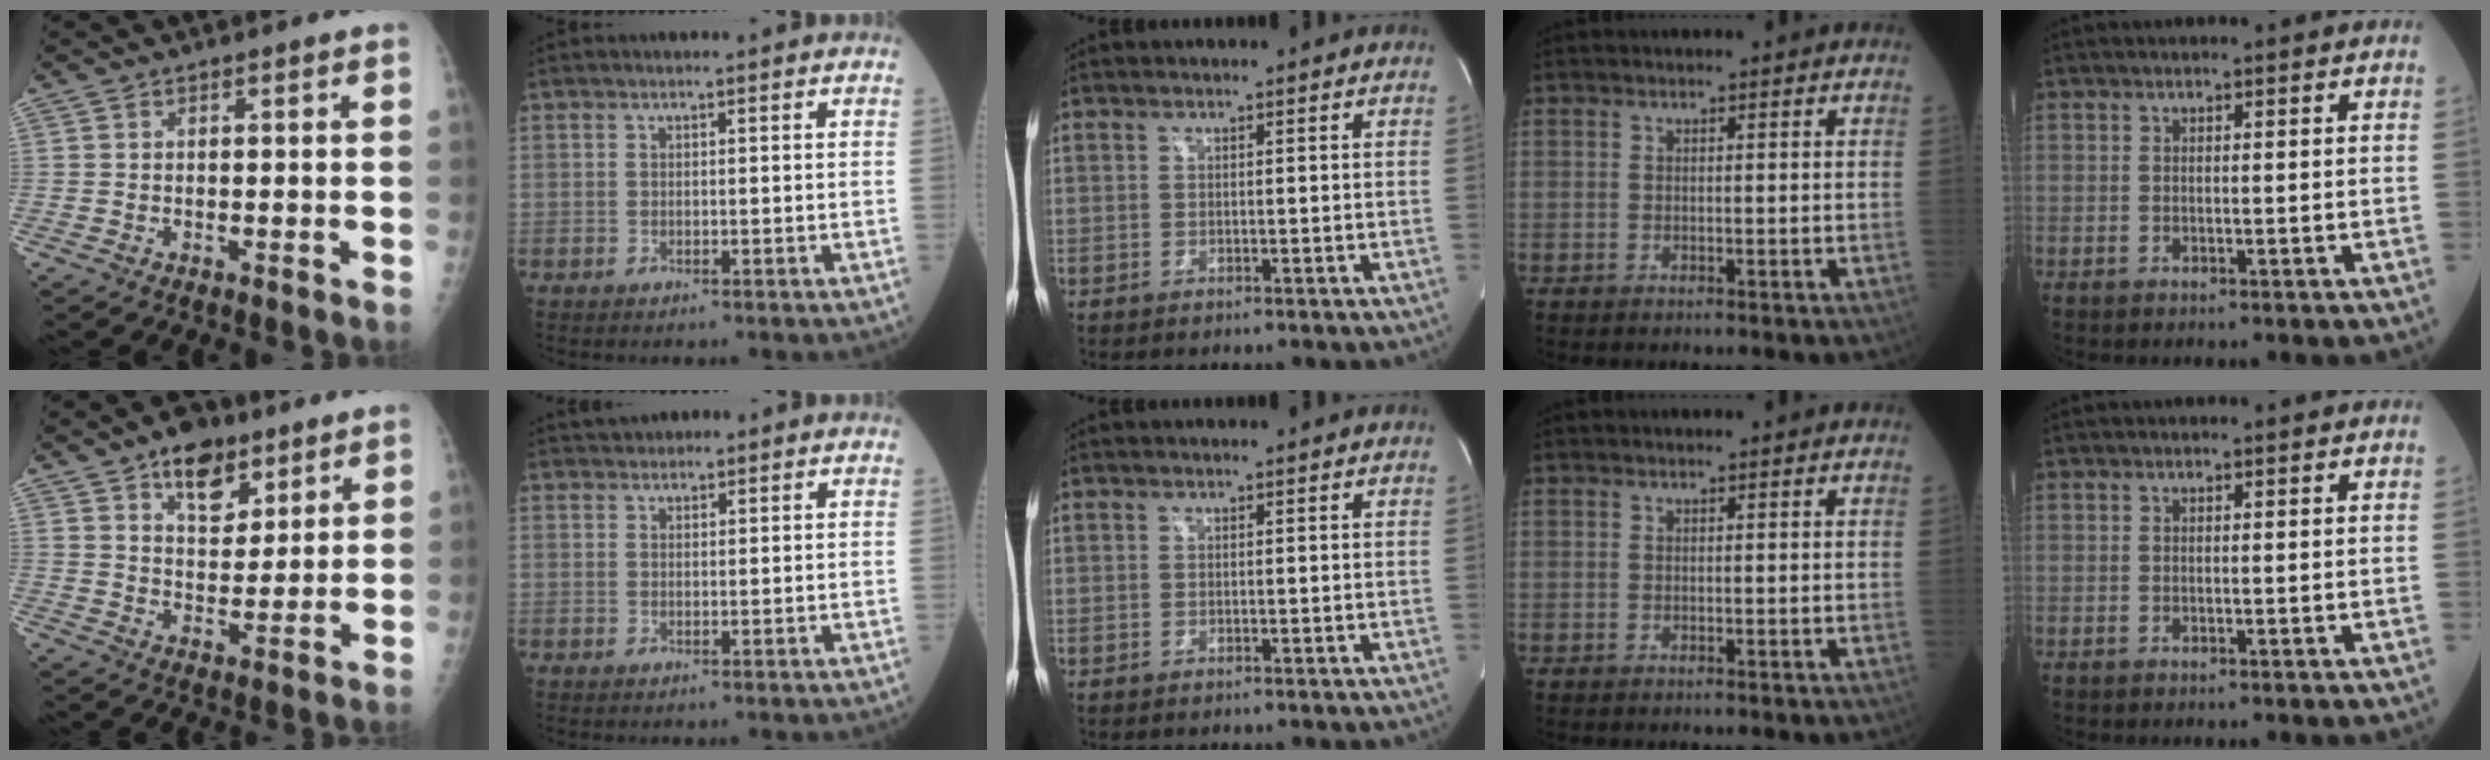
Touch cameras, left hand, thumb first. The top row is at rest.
{"thumb": {"total": 9.9, "force": [6.0, 5.5, 5.6], "torque": [-0.057, -0.033, 0.098]}, "index": {"total": 2.3, "force": [1.9, 1.2, 0.5], "torque": [-0.006, 0.021, 0.025]}}